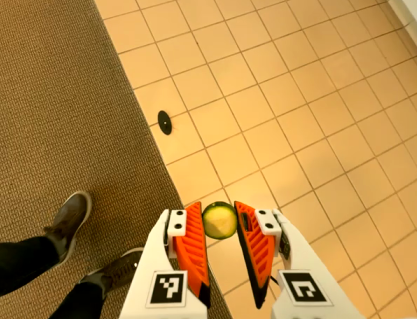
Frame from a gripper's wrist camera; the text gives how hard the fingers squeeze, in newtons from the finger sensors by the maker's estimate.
{"total": 6.8, "left": 6.5, "right": 7.1}